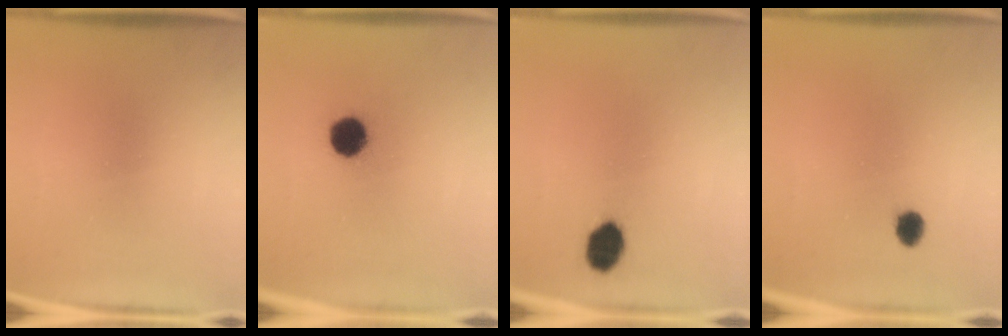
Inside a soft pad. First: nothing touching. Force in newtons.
{"total": 7.6}
{"total": 6.4}
{"total": 2.5}